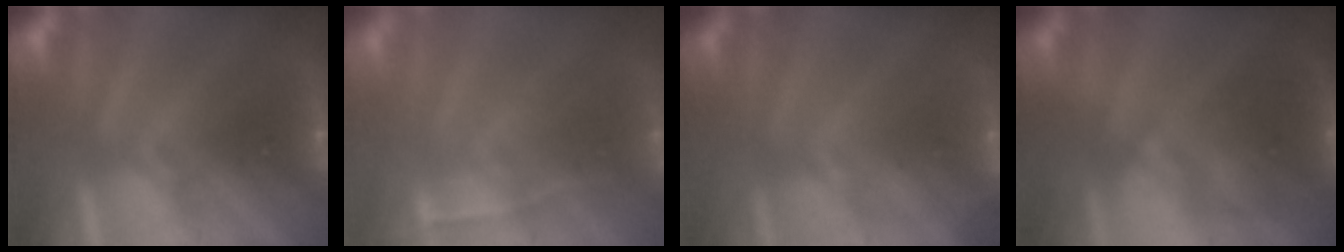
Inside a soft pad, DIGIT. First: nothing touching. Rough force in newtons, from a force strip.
{"total": 2.0}
{"total": 1.8}
{"total": 3.8}